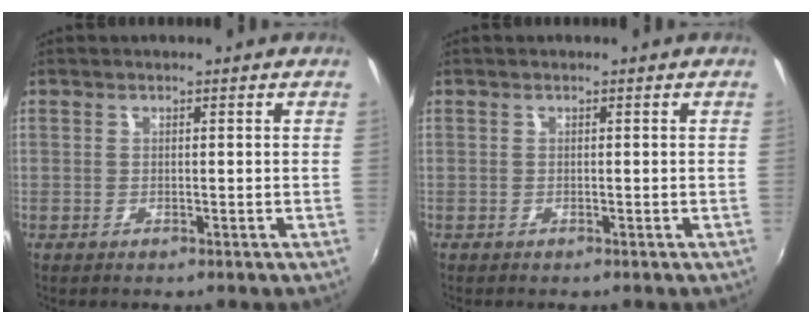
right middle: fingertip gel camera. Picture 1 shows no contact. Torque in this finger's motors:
{"motor_torque": [0.49, -0.53, 0.18, 0.06]}